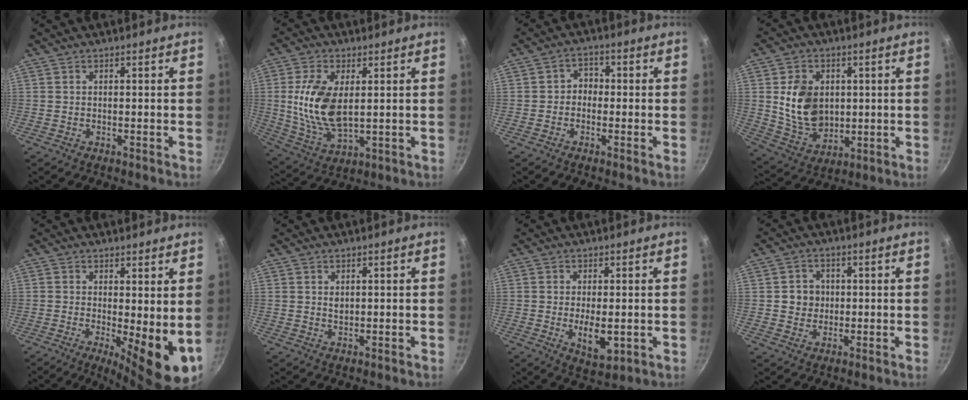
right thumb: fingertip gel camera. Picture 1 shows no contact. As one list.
[{"total": 13.3, "force": [1.7, 7.1, 11.1], "torque": [-0.213, -0.011, 0.040]}, {"total": 3.3, "force": [-0.7, 2.8, 1.6], "torque": [-0.004, 0.015, -0.021]}, {"total": 12.9, "force": [1.5, 9.7, 8.3], "torque": [-0.123, -0.016, 0.040]}, {"total": 10.4, "force": [-0.5, 3.1, 9.9], "torque": [-0.117, -0.016, 0.001]}, {"total": 1.4, "force": [0.4, 0.9, 0.9], "torque": [-0.012, 0.000, 0.008]}, {"total": 6.9, "force": [-0.9, 3.2, 6.0], "torque": [-0.096, -0.010, -0.004]}, {"total": 4.3, "force": [0.2, 4.1, 1.5], "torque": [0.002, 0.003, 0.000]}]